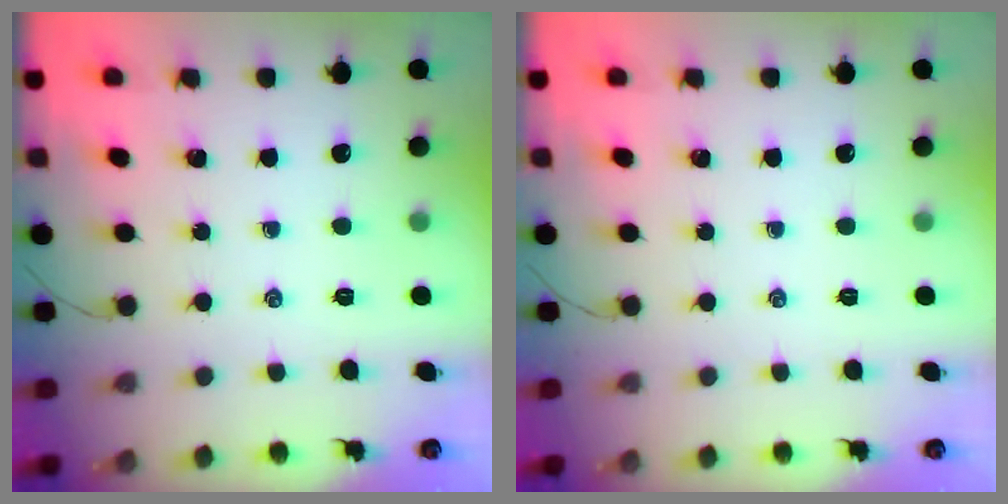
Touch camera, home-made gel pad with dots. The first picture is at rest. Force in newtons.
{"total": 0.0}